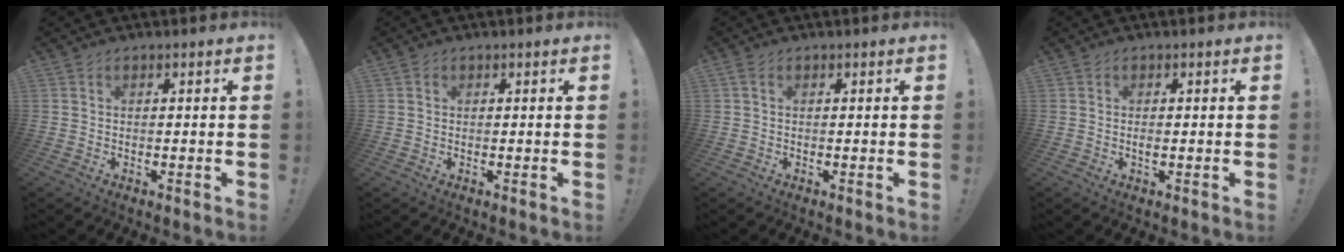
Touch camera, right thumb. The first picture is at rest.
{"total": 0.8, "force": [0.3, 0.7, -0.1], "torque": [-0.001, 0.003, 0.006]}
{"total": 1.0, "force": [0.2, 0.6, 0.9], "torque": [-0.011, 0.001, 0.002]}
{"total": 0.9, "force": [-0.2, 0.2, 0.9], "torque": [-0.011, -0.004, -0.005]}